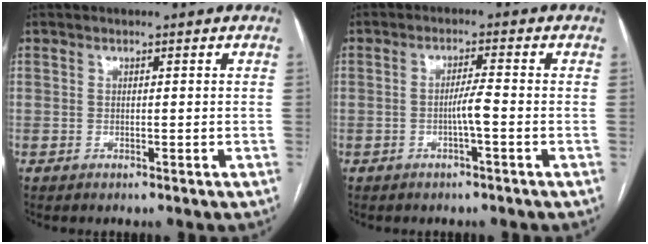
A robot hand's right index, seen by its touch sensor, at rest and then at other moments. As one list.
[{"total": 2.9, "force": [-1.0, -0.2, 2.7], "torque": [-0.045, 0.001, -0.019]}]